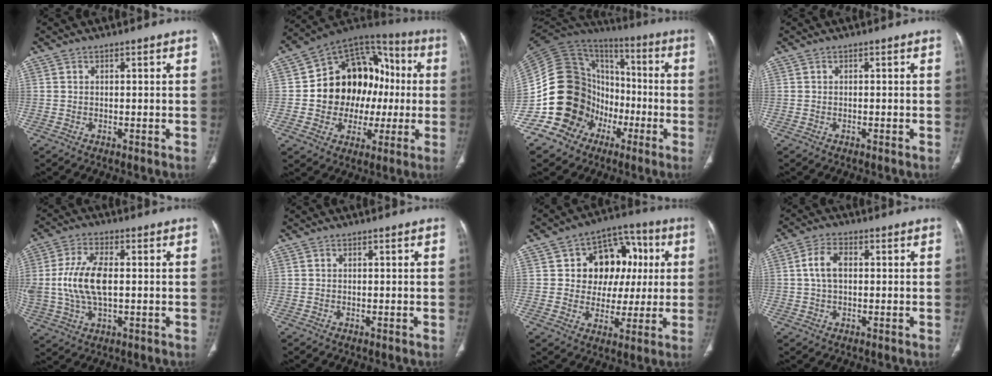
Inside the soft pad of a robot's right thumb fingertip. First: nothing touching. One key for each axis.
{"total": 20.3, "fx": 0.2, "fy": 15.8, "fz": 12.8, "tx": -0.132, "ty": 0.044, "tz": 0.011}
{"total": 21.1, "fx": -6.9, "fy": 17.9, "fz": 8.7, "tx": -0.133, "ty": 0.090, "tz": -0.116}
{"total": 0.0}
{"total": 11.7, "fx": 0.4, "fy": 6.0, "fz": 10.1, "tx": -0.218, "ty": 0.006, "tz": 0.013}
{"total": 0.0}
{"total": 14.7, "fx": 2.9, "fy": 11.8, "fz": 8.3, "tx": -0.053, "ty": 0.019, "tz": 0.047}
{"total": 5.3, "fx": 0.6, "fy": 3.1, "fz": 4.2, "tx": -0.081, "ty": 0.014, "tz": 0.009}